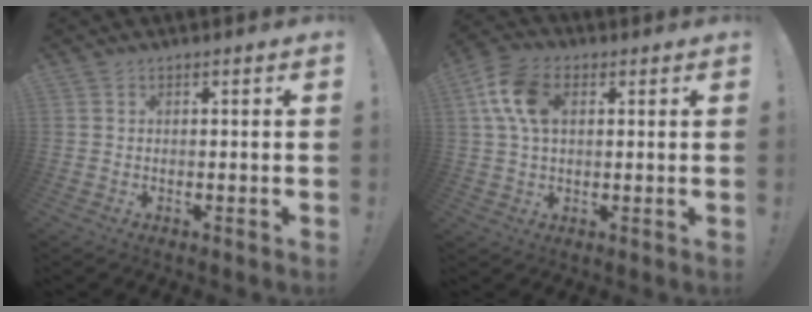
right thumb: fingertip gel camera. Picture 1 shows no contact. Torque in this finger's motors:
{"motor_torque": [-0.13, 0.70, 0.93, -0.26, 0.20]}